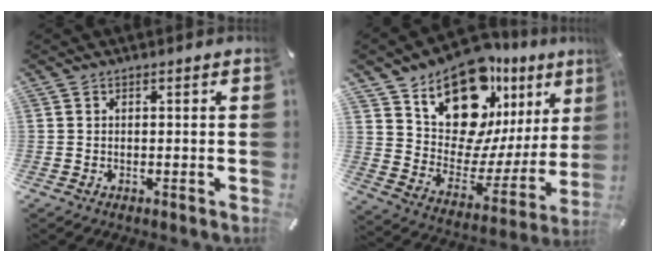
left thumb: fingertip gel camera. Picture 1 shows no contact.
{"total": 18.6, "force": [14.0, 9.7, 7.5], "torque": [-0.108, -0.123, 0.243]}